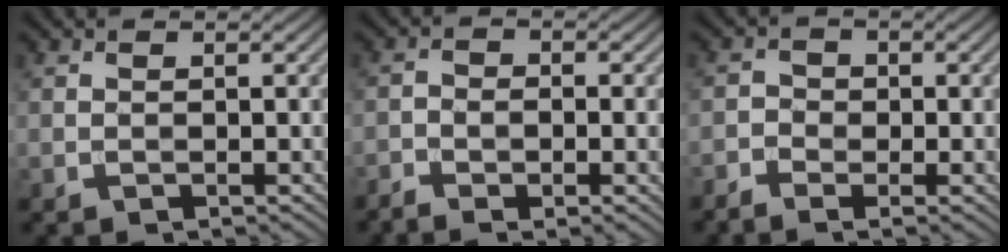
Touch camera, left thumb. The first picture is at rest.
{"total": 4.1, "force": [-2.4, 1.7, 2.8], "torque": [-0.049, -0.005, -0.047]}
{"total": 3.0, "force": [-1.9, 1.7, 1.5], "torque": [-0.029, -0.002, -0.042]}